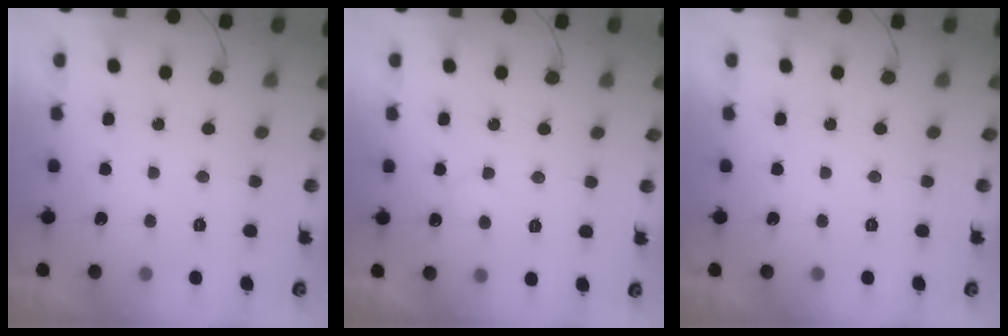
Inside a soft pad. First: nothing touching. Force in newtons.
{"total": 4.4, "press": 4.4, "slide": 0.4}
{"total": 0.0}